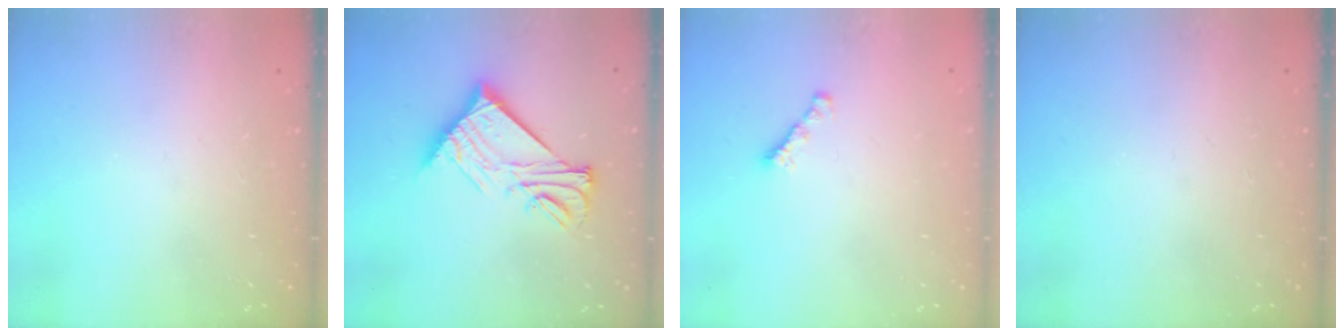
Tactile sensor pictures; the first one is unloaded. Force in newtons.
{"total": 15.4, "press": 15.4, "slide": 0.4}
{"total": 1.6, "press": 1.5, "slide": 0.5}
{"total": 0.0}